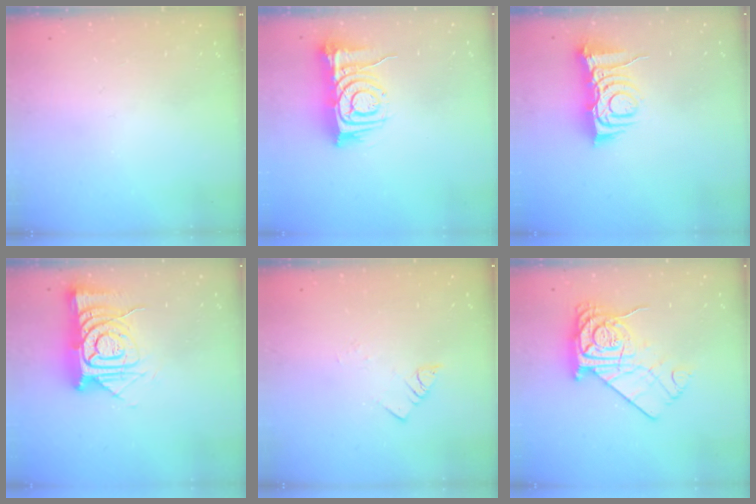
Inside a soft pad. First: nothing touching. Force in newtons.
{"total": 10.2, "press": 10.2, "slide": 1.2}
{"total": 8.9, "press": 8.9, "slide": 1.1}
{"total": 15.8, "press": 15.7, "slide": 1.4}
{"total": 2.8, "press": 2.8, "slide": 0.3}
{"total": 18.7, "press": 18.7, "slide": 1.0}